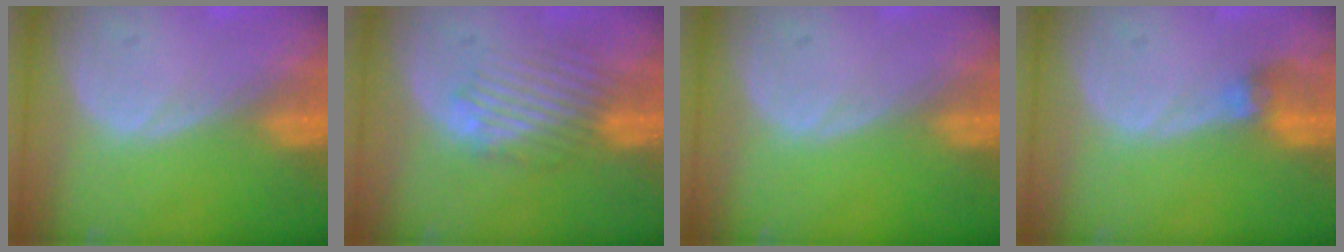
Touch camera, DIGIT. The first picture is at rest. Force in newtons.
{"total": 5.1, "press": 4.7, "slide": 1.8}
{"total": 0.0}
{"total": 3.0, "press": 2.7, "slide": 1.4}